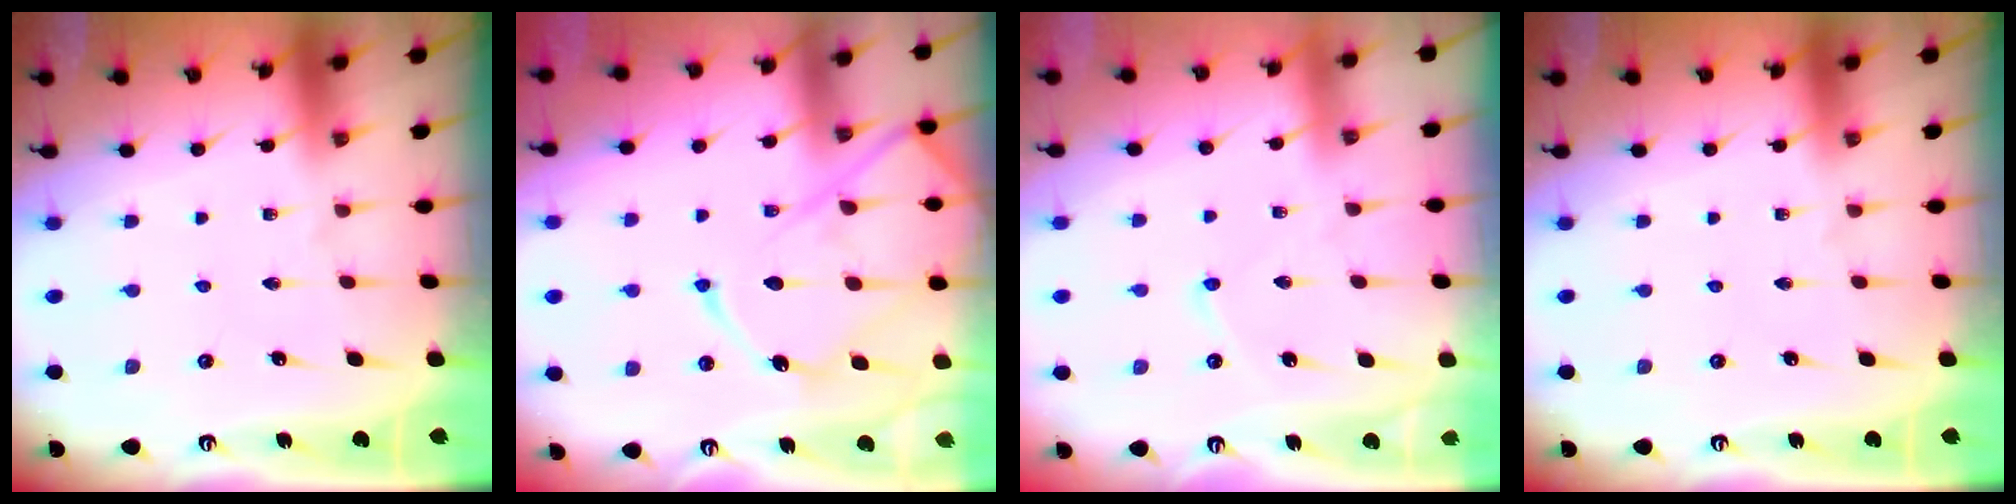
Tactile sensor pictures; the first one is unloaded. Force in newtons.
{"total": 17.6, "press": 17.5, "slide": 1.7}
{"total": 4.0, "press": 4.0, "slide": 0.3}
{"total": 0.0}